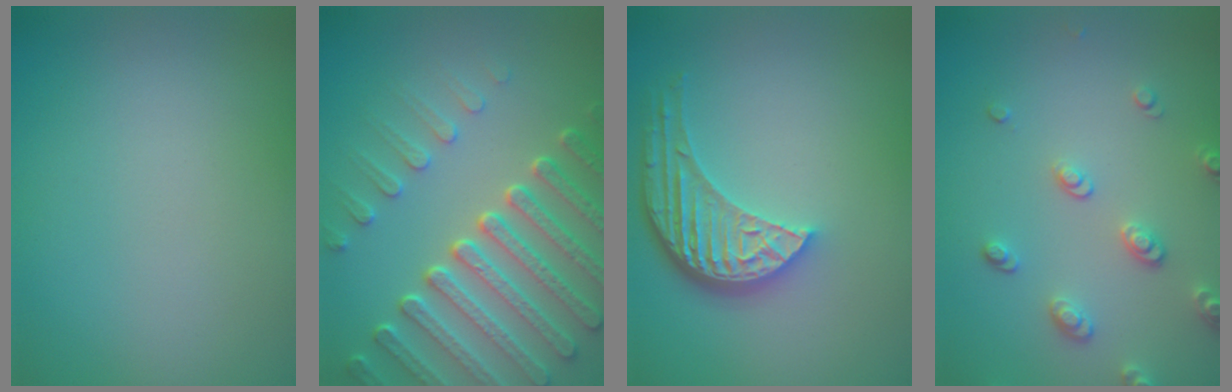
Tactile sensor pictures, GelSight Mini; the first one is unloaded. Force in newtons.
{"total": 7.4, "press": 5.7, "slide": 4.7}
{"total": 5.3, "press": 3.9, "slide": 3.5}
{"total": 2.6, "press": 2.6, "slide": 0.6}